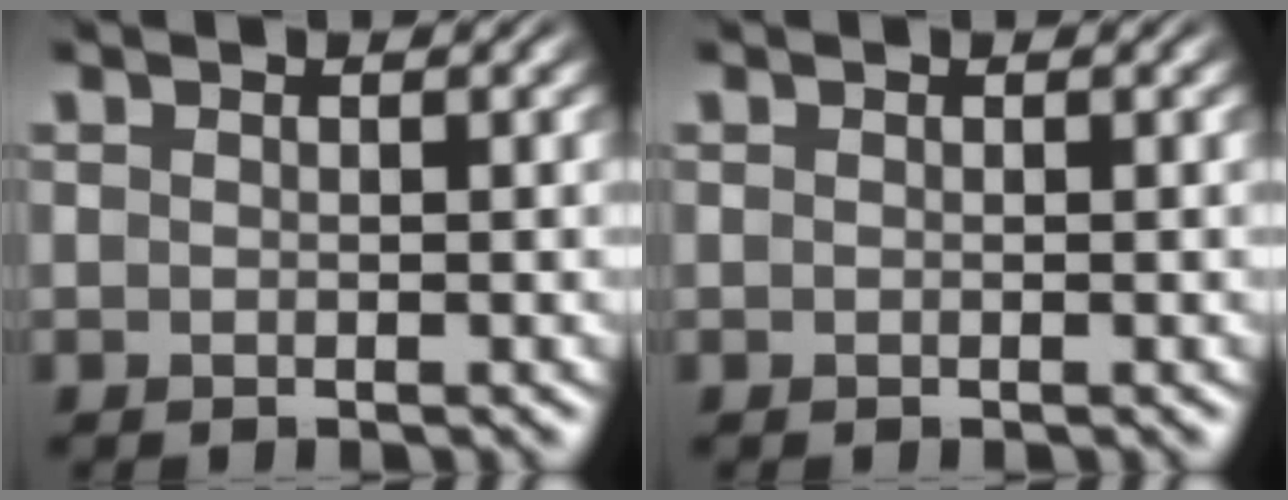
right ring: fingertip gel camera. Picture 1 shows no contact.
{"total": 0.0}